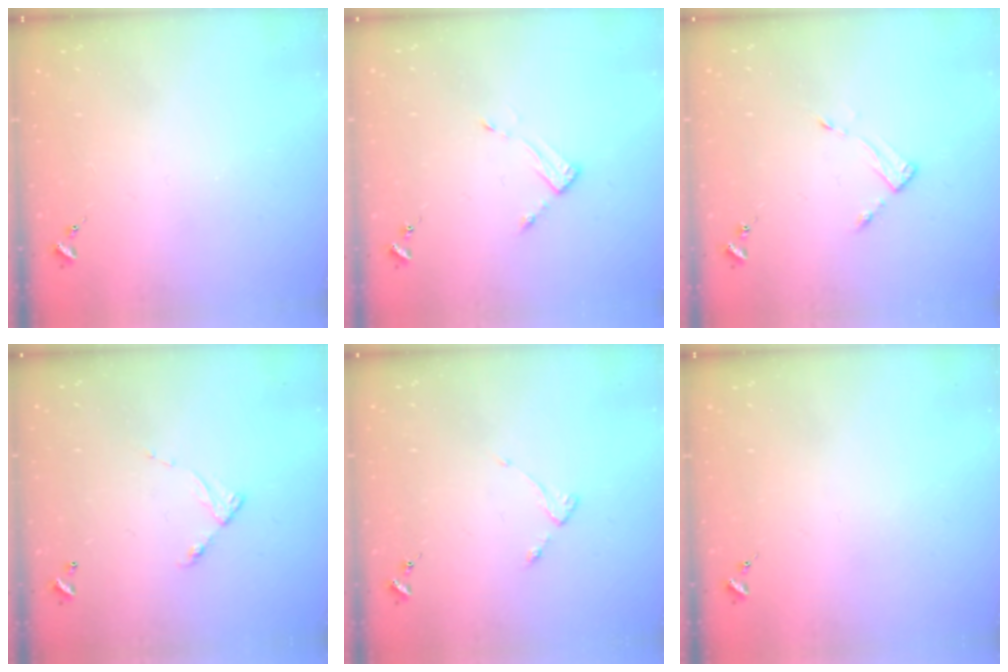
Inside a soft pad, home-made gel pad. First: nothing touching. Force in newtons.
{"total": 3.7, "press": 3.7, "slide": 0.1}
{"total": 3.4, "press": 3.4, "slide": 0.4}
{"total": 6.1, "press": 6.1, "slide": 0.5}
{"total": 2.8, "press": 2.7, "slide": 0.5}
{"total": 0.0}